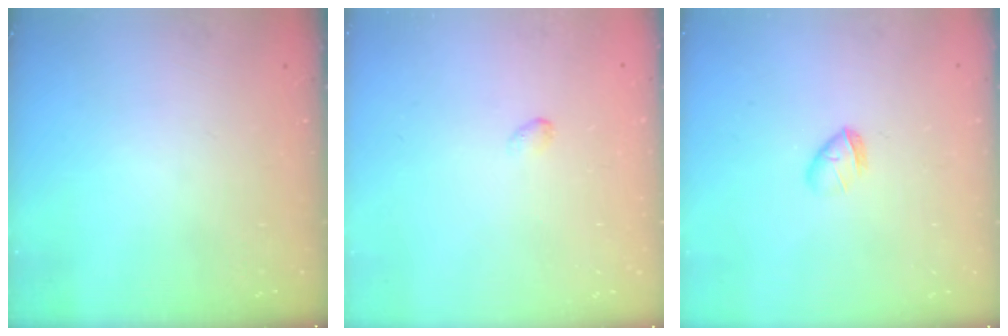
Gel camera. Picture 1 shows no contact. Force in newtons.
{"total": 2.6, "press": 2.5, "slide": 0.5}
{"total": 4.0, "press": 3.9, "slide": 1.0}